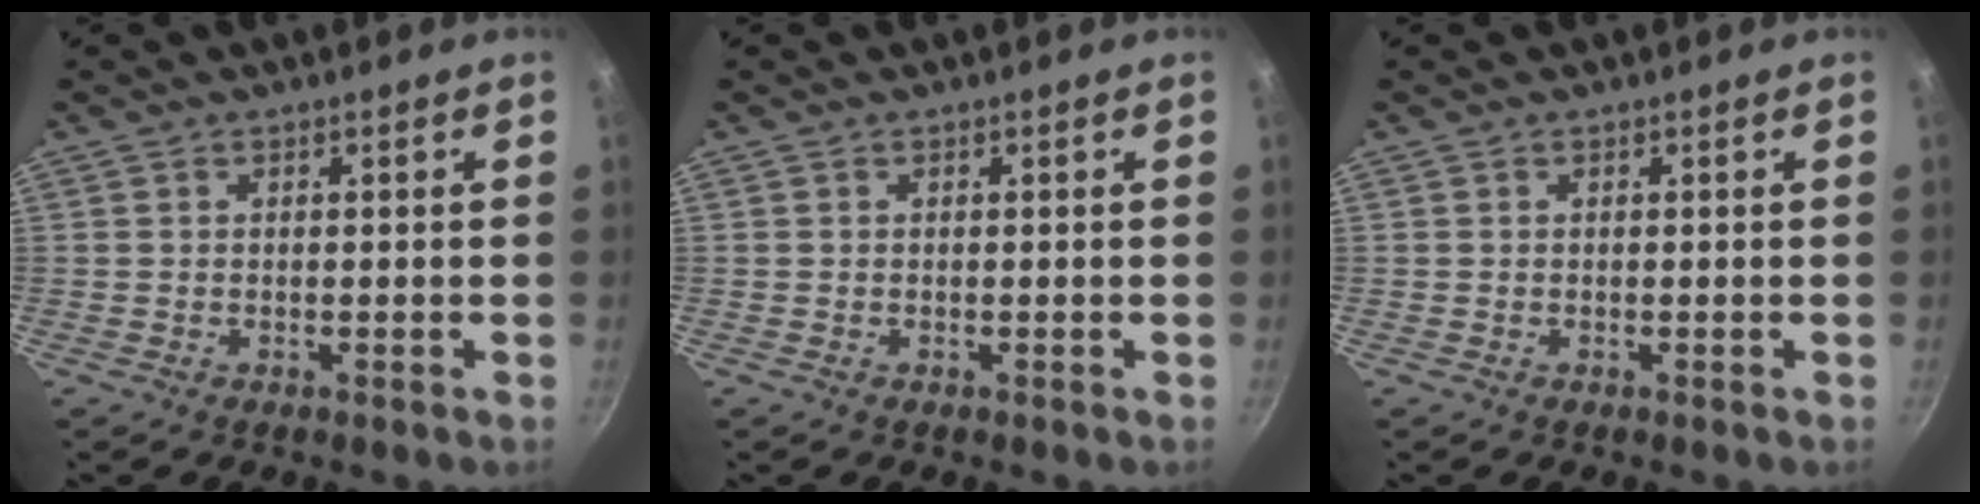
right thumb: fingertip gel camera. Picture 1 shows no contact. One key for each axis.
{"total": 0.0}
{"total": 0.0}